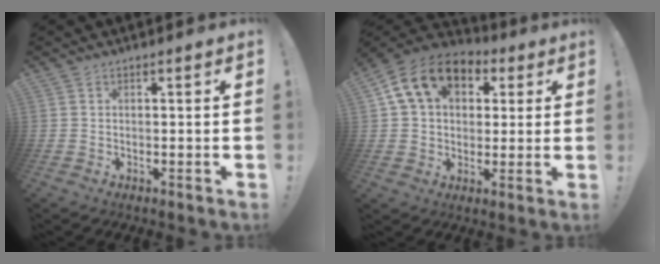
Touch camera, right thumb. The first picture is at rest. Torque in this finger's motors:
{"motor_torque": [0.58, 0.59, 1.18, 0.09, 0.46]}